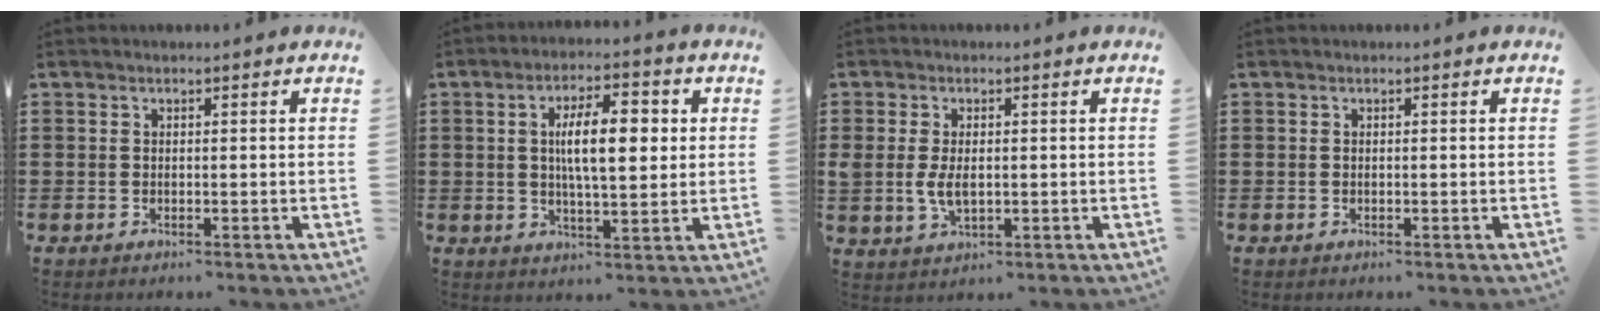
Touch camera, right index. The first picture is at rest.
{"total": 9.4, "force": [1.5, 3.5, 8.6], "torque": [-0.148, 0.007, 0.021]}
{"total": 4.0, "force": [0.0, 2.4, 3.2], "torque": [-0.080, 0.002, -0.004]}
{"total": 0.0}